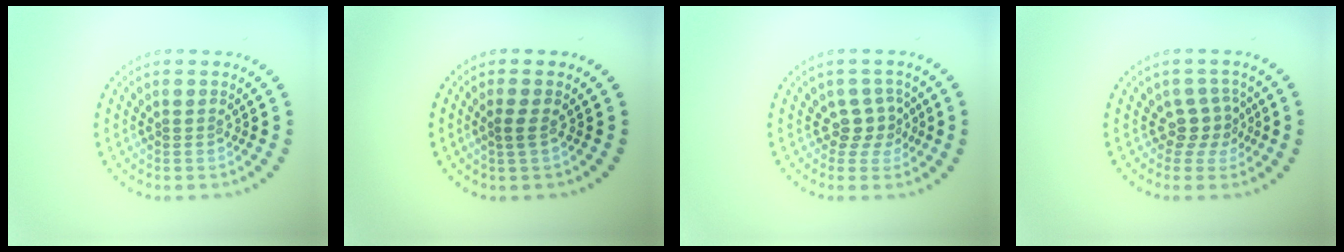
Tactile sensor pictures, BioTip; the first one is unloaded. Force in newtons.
{"total": 1.2, "press": 0.9, "slide": 0.8}
{"total": 2.2, "press": 1.7, "slide": 1.4}
{"total": 2.2, "press": 1.5, "slide": 1.6}